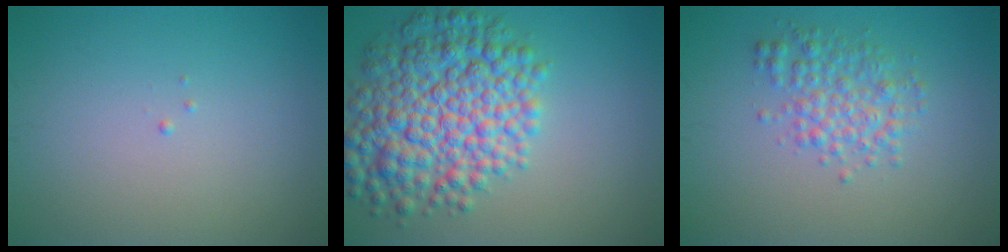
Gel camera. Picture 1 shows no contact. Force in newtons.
{"total": 9.6, "press": 9.6, "slide": 0.1}
{"total": 3.3, "press": 3.3, "slide": 0.1}